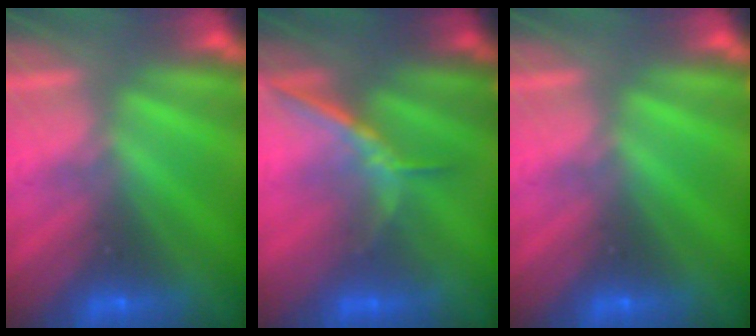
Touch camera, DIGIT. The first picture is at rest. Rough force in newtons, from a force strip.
{"total": 1.3}
{"total": 0.0}